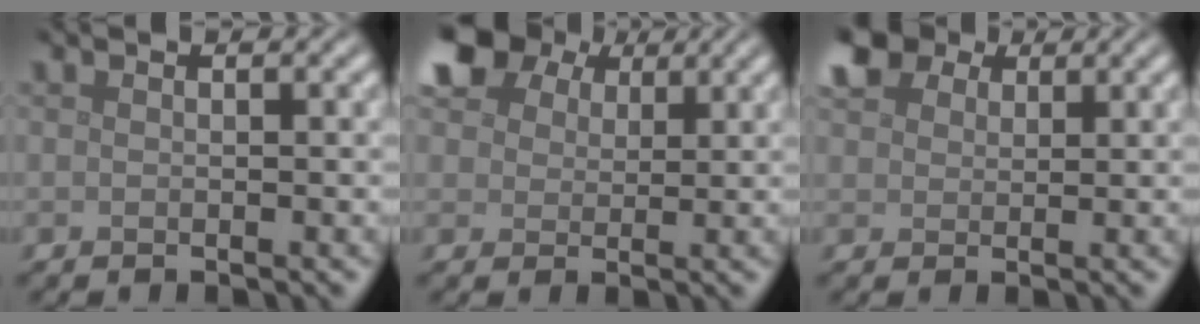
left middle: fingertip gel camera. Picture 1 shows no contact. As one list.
[{"total": 8.6, "force": [5.3, 5.4, 4.2], "torque": [-0.115, 0.025, 0.080]}, {"total": 5.2, "force": [3.4, 3.2, 2.4], "torque": [-0.064, 0.014, 0.058]}]